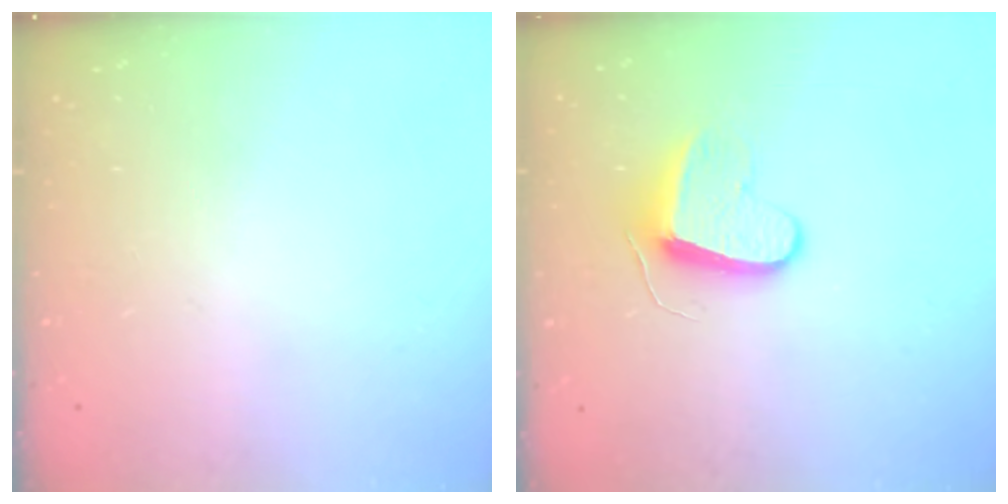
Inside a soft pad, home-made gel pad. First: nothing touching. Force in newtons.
{"total": 9.1, "press": 9.1, "slide": 0.7}